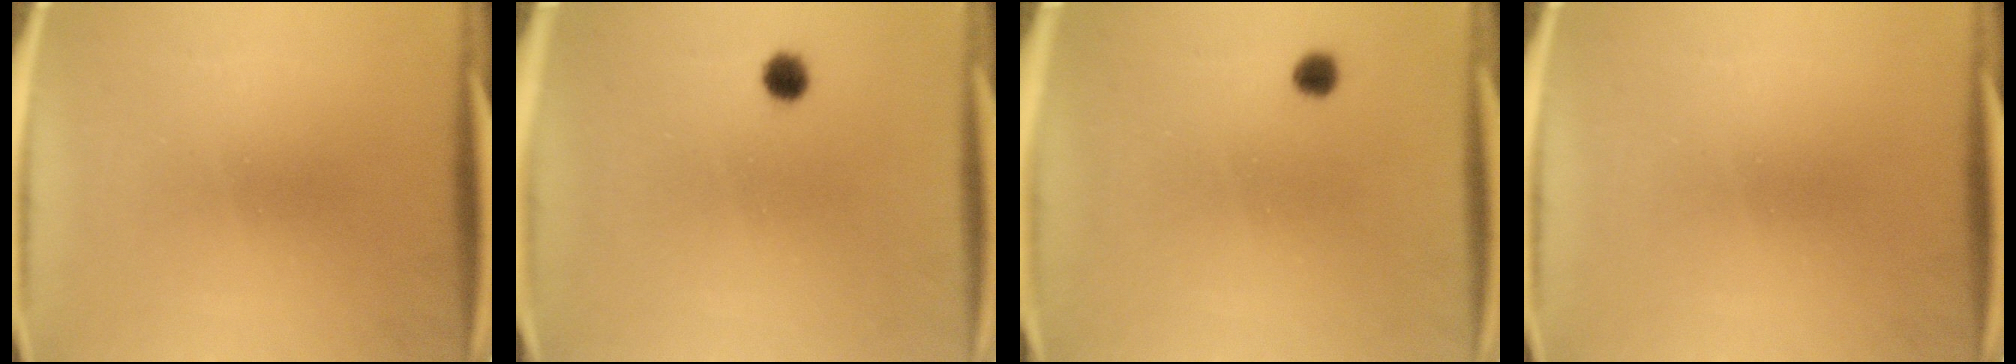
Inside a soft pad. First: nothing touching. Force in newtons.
{"total": 2.4}
{"total": 1.8}
{"total": 0.0}